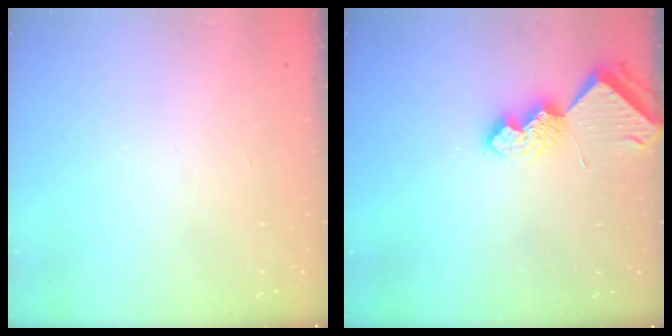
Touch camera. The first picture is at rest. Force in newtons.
{"total": 7.3, "press": 7.2, "slide": 0.9}